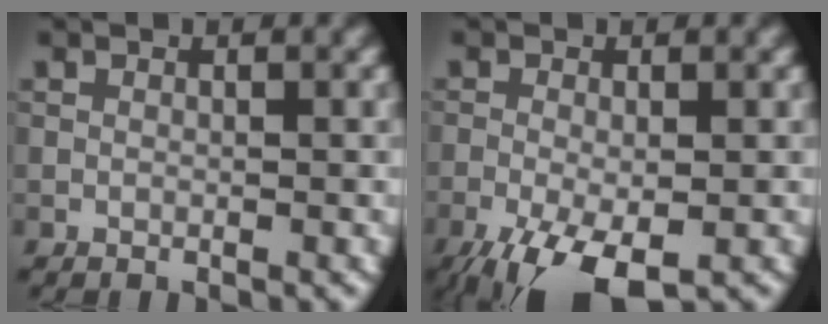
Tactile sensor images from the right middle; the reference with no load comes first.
{"total": 6.8, "force": [-3.5, 2.6, 5.2], "torque": [-0.104, -0.017, -0.058]}